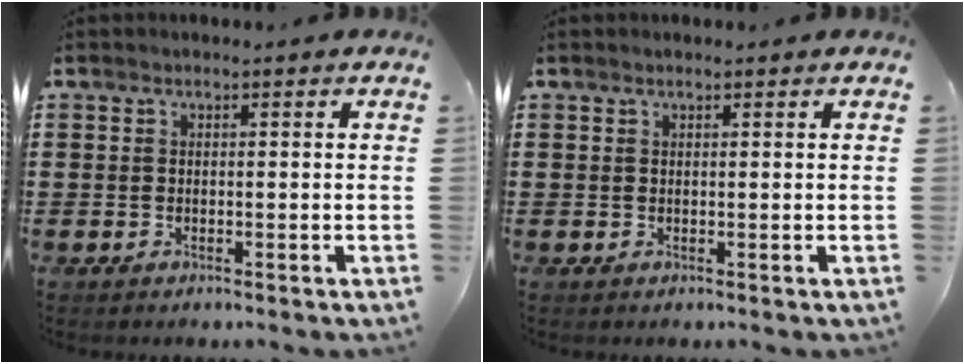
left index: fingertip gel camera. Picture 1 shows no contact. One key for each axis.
{"total": 0.5, "fx": 0.4, "fy": 0.1, "fz": 0.3, "tx": -0.006, "ty": 0.001, "tz": 0.009}